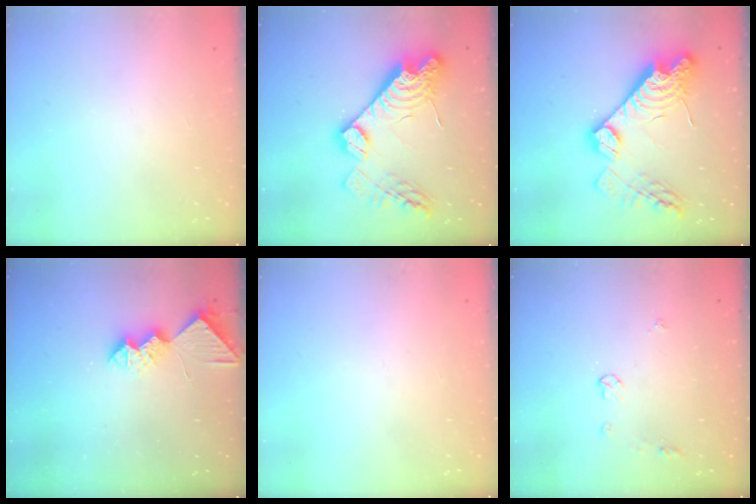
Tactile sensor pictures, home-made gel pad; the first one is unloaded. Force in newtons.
{"total": 20.4, "press": 20.3, "slide": 1.8}
{"total": 20.4, "press": 20.3, "slide": 1.8}
{"total": 9.0, "press": 9.0, "slide": 0.7}
{"total": 0.0}
{"total": 3.6, "press": 3.6, "slide": 0.6}